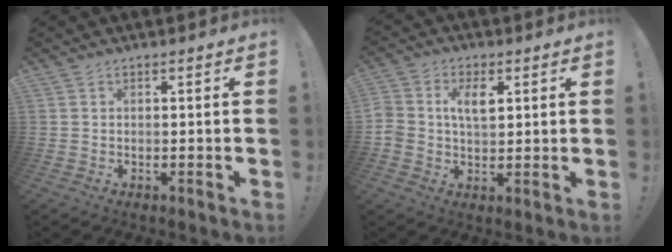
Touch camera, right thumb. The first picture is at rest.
{"total": 7.1, "force": [1.4, 5.0, 4.9], "torque": [-0.085, 0.002, 0.021]}